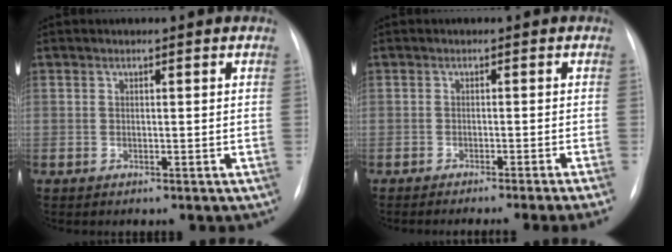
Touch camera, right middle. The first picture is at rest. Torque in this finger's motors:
{"motor_torque": [0.21, -0.21, 0.11, 0.03]}